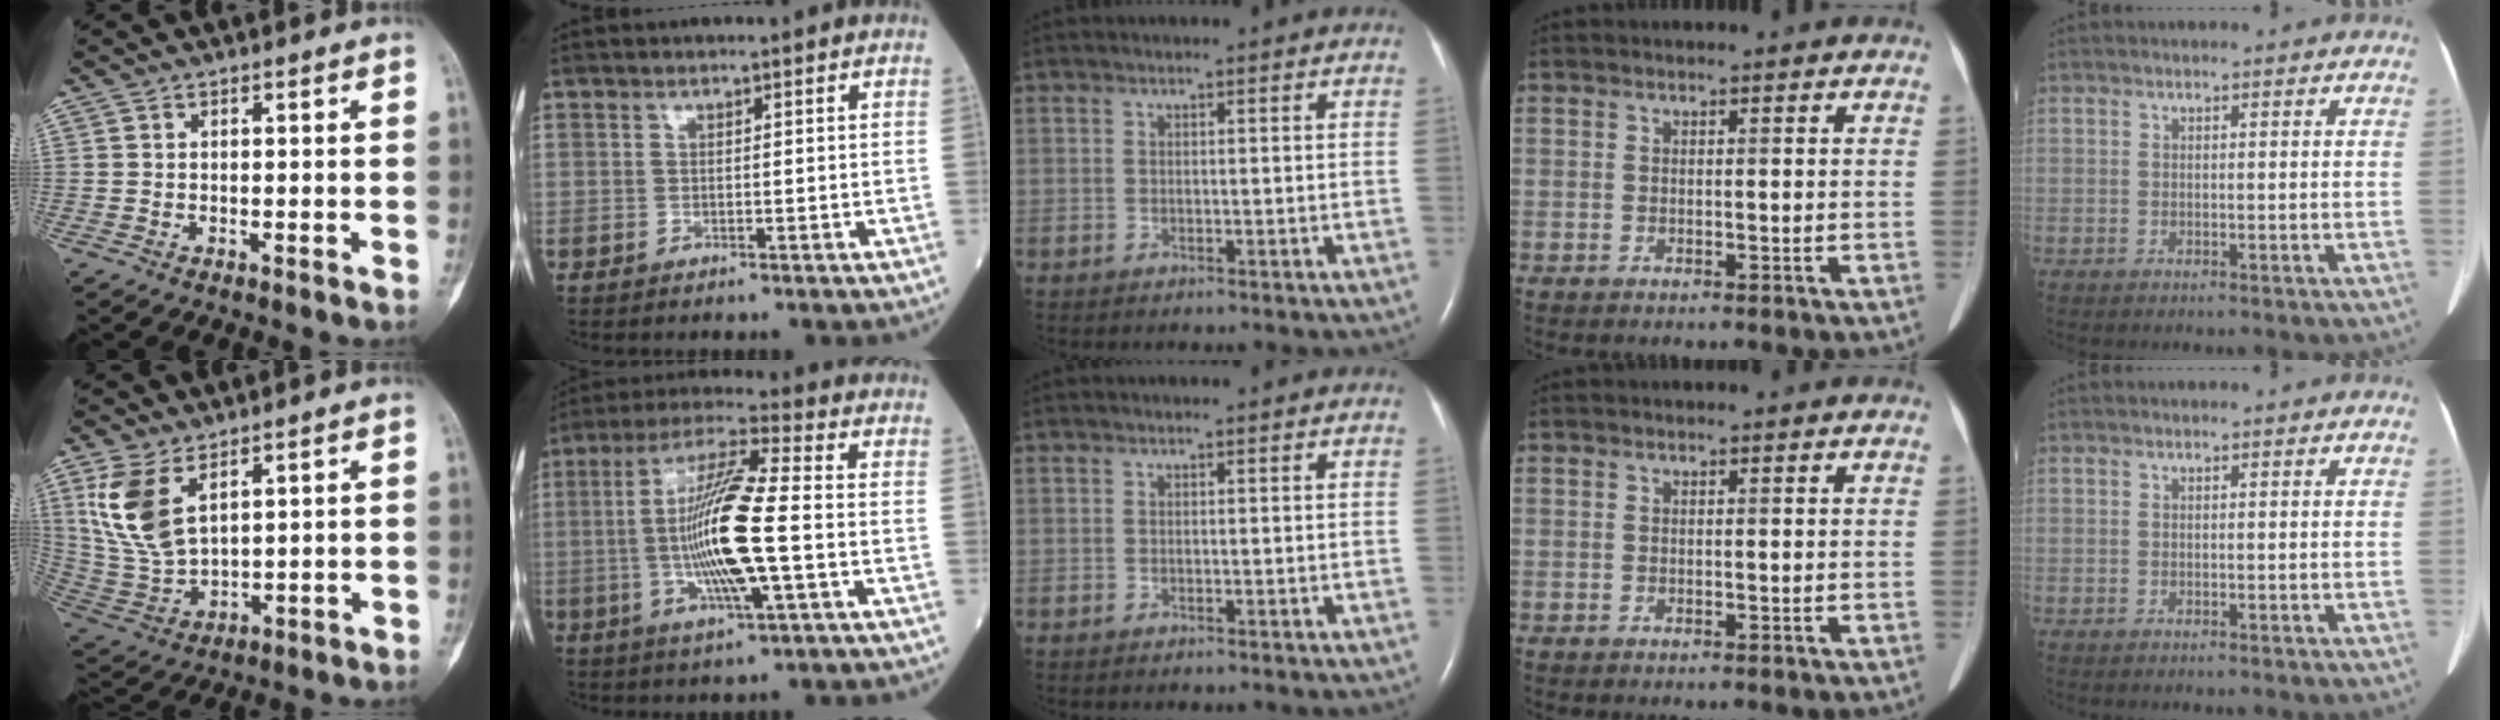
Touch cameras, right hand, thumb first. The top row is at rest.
{"thumb": {"total": 11.8, "force": [5.5, 6.1, 8.5], "torque": [-0.175, -0.019, 0.125]}, "index": {"total": 14.9, "force": [-1.9, 1.2, 14.8], "torque": [-0.290, -0.003, -0.039]}}